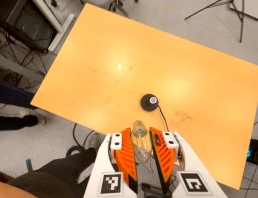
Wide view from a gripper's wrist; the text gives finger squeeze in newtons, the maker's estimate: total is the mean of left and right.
{"total": 16.3, "left": 17.8, "right": 14.9}